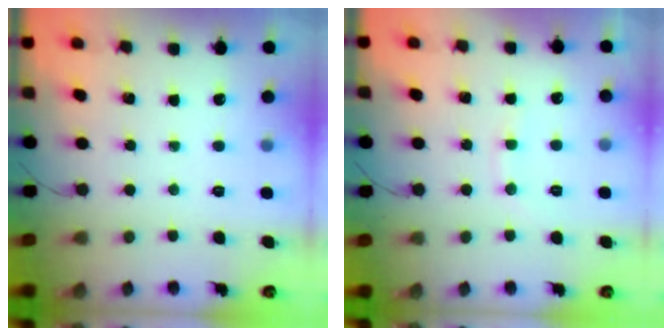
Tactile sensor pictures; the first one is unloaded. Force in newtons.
{"total": 7.4, "press": 7.3, "slide": 1.1}